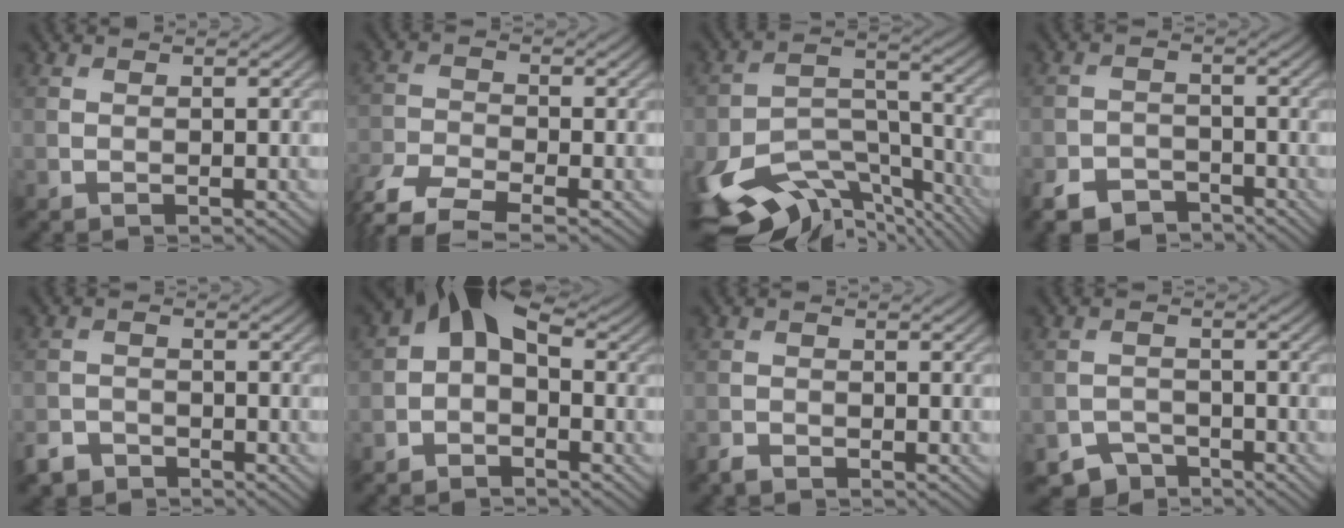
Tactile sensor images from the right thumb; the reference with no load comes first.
{"total": 5.3, "force": [-4.1, 1.8, 2.9], "torque": [-0.075, -0.013, -0.088]}
{"total": 14.8, "force": [-10.1, 7.3, 8.1], "torque": [-0.189, -0.041, -0.150]}
{"total": 5.0, "force": [-4.0, 2.5, 1.7], "torque": [-0.034, -0.005, -0.077]}
{"total": 2.7, "force": [-2.3, 1.3, 0.5], "torque": [-0.011, -0.001, -0.052]}
{"total": 5.5, "force": [0.1, 3.7, 4.0], "torque": [-0.069, 0.013, -0.015]}
{"total": 1.2, "force": [-1.1, 0.2, 0.2], "torque": [-0.009, 0.000, -0.025]}
{"total": 3.2, "force": [-2.7, 1.6, 0.4], "torque": [-0.002, 0.001, -0.051]}